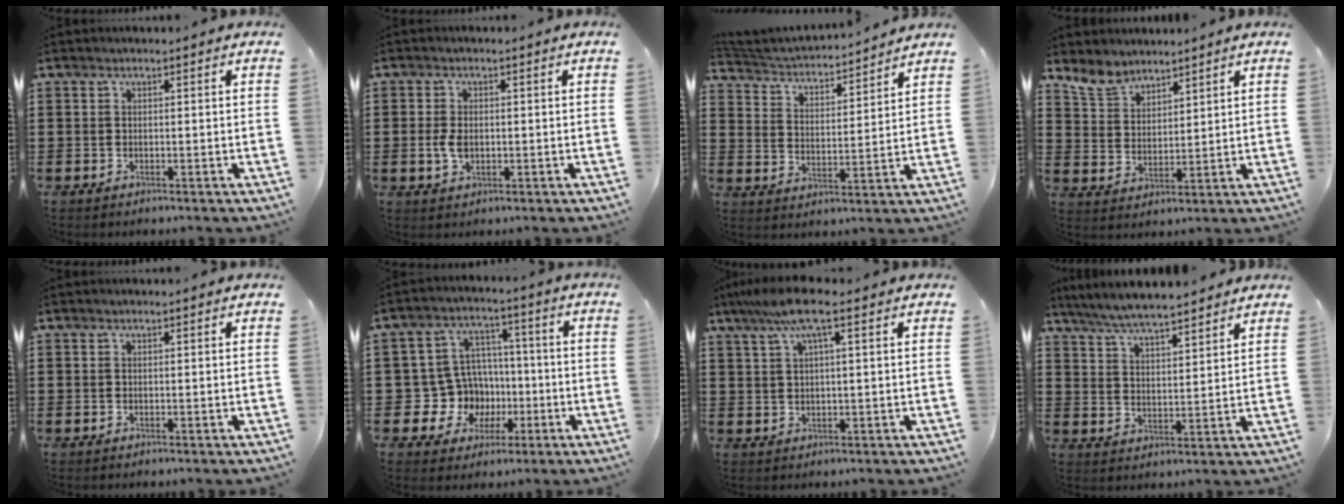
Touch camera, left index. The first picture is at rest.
{"total": 3.0, "force": [-0.2, 1.7, 2.5], "torque": [-0.063, -0.002, -0.009]}
{"total": 3.2, "force": [3.1, 0.2, 0.5], "torque": [-0.030, -0.030, 0.046]}
{"total": 5.7, "force": [5.0, 2.4, 1.1], "torque": [-0.044, -0.011, 0.096]}
{"total": 0.0}
{"total": 9.5, "force": [-1.2, 9.1, 2.5], "torque": [-0.093, 0.000, -0.014]}
{"total": 6.8, "force": [3.3, 0.9, 5.9], "torque": [-0.120, 0.007, 0.057]}
{"total": 5.8, "force": [5.6, 0.3, 1.8], "torque": [-0.056, -0.022, 0.100]}